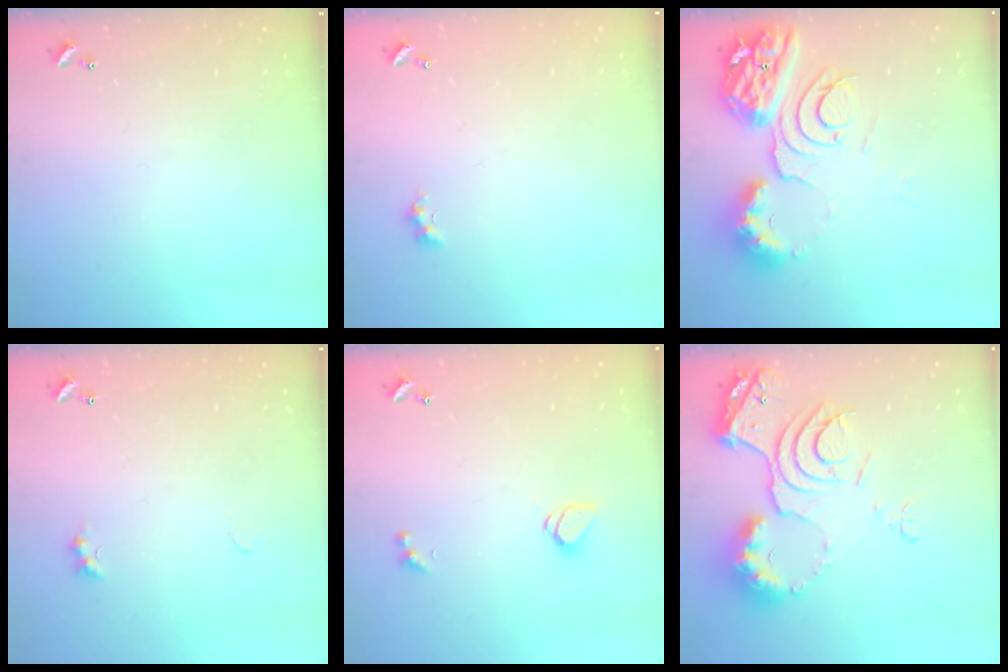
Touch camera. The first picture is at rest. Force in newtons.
{"total": 2.7, "press": 2.6, "slide": 0.6}
{"total": 14.1, "press": 14.1, "slide": 1.5}
{"total": 1.4, "press": 1.3, "slide": 0.5}
{"total": 1.5, "press": 1.4, "slide": 0.5}
{"total": 15.1, "press": 15.0, "slide": 1.3}